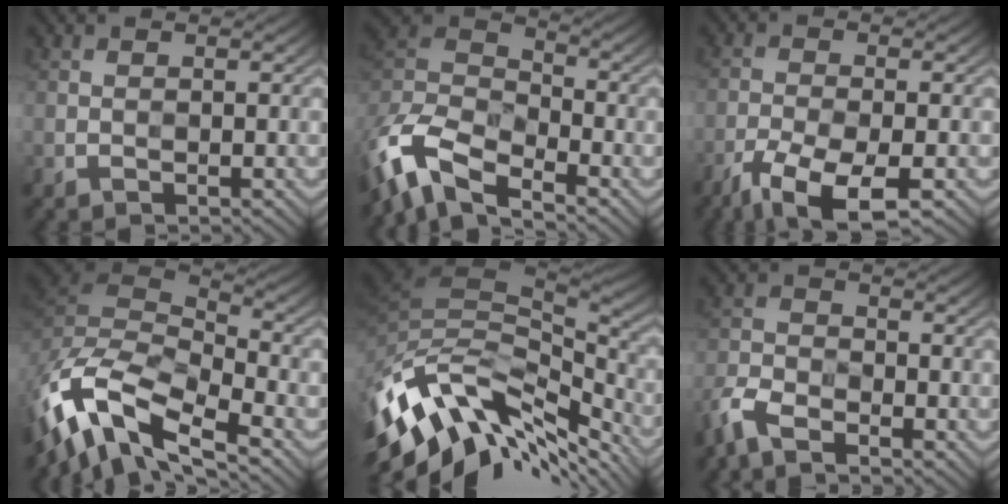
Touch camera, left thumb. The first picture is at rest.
{"total": 10.9, "force": [-8.0, 4.3, 6.1], "torque": [-0.135, -0.009, -0.170]}
{"total": 8.7, "force": [-5.6, 2.5, 6.2], "torque": [-0.122, -0.017, -0.102]}
{"total": 12.7, "force": [-7.4, 5.5, 8.7], "torque": [-0.204, -0.009, -0.134]}
{"total": 13.5, "force": [-6.4, 6.7, 9.9], "torque": [-0.214, -0.016, -0.109]}
{"total": 4.8, "force": [-3.8, 1.7, 2.4], "torque": [-0.059, -0.010, -0.092]}